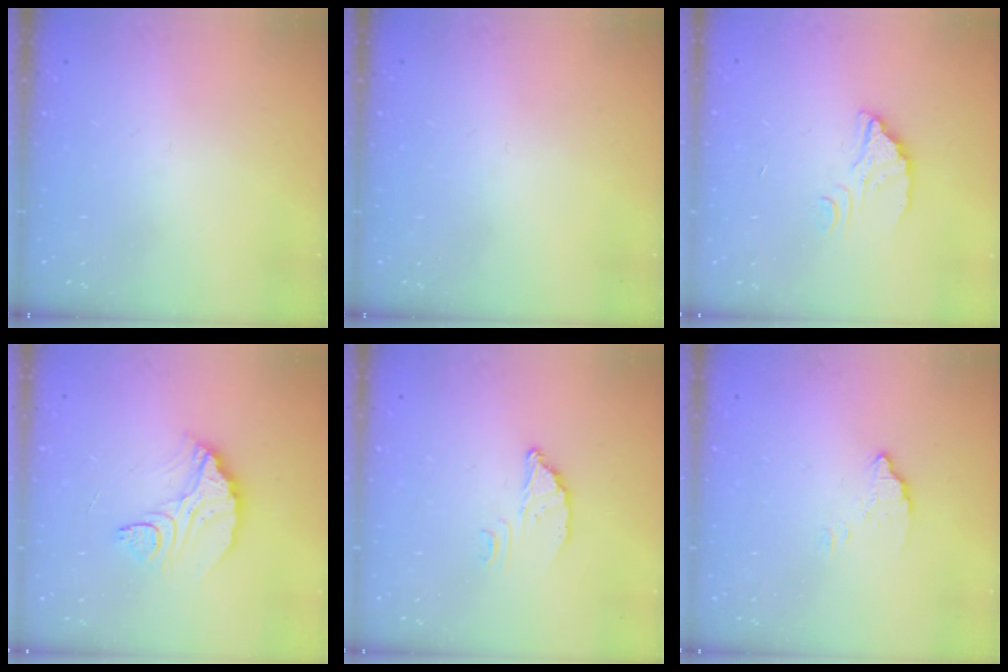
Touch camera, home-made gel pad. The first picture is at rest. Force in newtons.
{"total": 0.0}
{"total": 2.7, "press": 2.7, "slide": 0.1}
{"total": 10.7, "press": 10.7, "slide": 0.8}
{"total": 3.2, "press": 3.2, "slide": 0.2}
{"total": 2.4, "press": 2.4, "slide": 0.0}